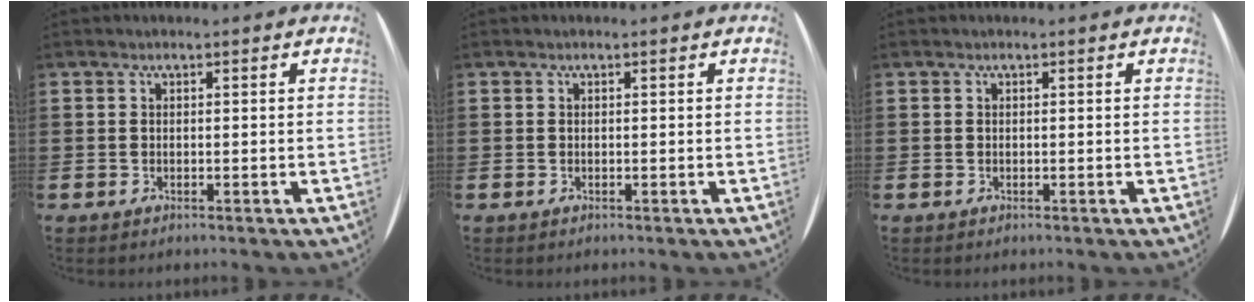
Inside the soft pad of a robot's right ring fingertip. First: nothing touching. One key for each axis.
{"total": 0.0}
{"total": 0.0}